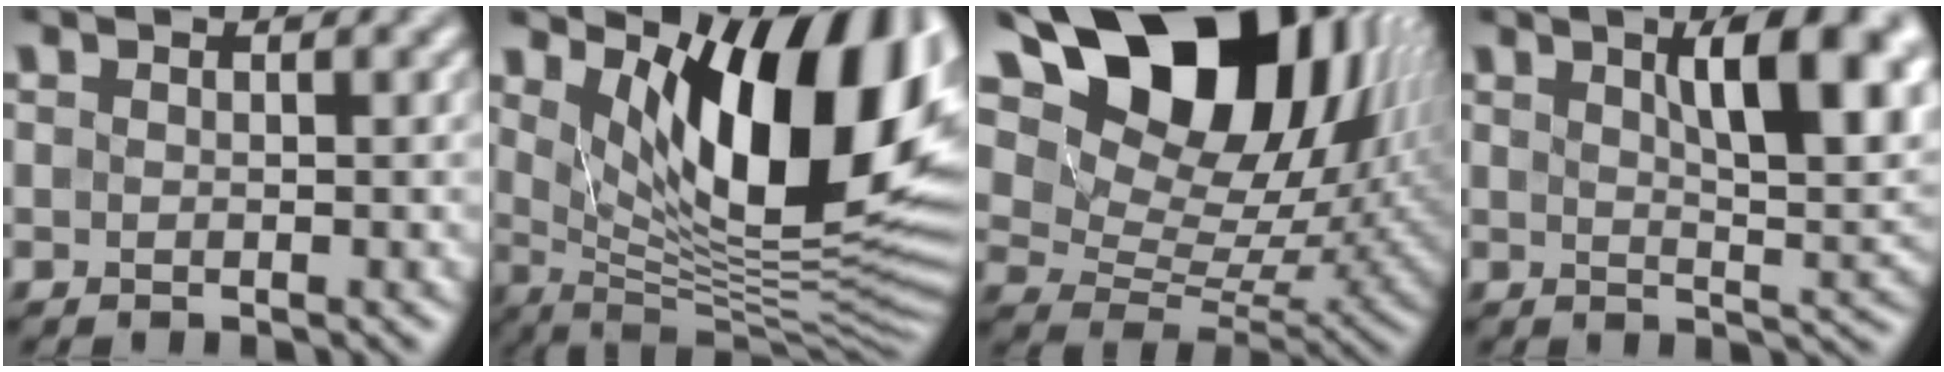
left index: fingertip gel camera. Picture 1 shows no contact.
{"total": 15.0, "force": [5.4, 6.1, 12.6], "torque": [-0.165, -0.014, 0.089]}
{"total": 17.3, "force": [8.2, 10.3, 11.2], "torque": [-0.195, 0.023, 0.141]}
{"total": 9.3, "force": [3.3, 2.9, 8.2], "torque": [-0.113, 0.006, 0.055]}